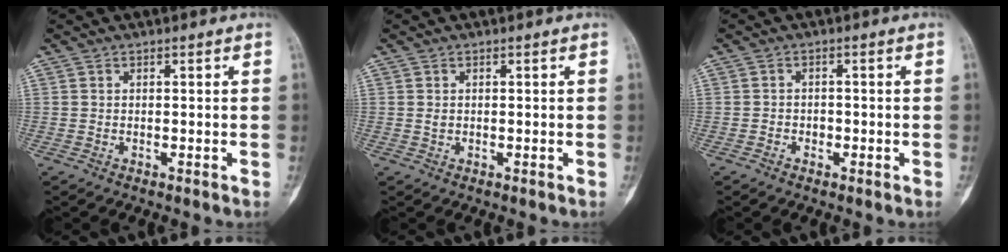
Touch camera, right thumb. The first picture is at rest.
{"total": 0.8, "force": [0.2, 0.6, 0.5], "torque": [-0.007, 0.003, 0.005]}
{"total": 1.4, "force": [-0.4, 1.2, 0.5], "torque": [0.002, 0.006, -0.008]}